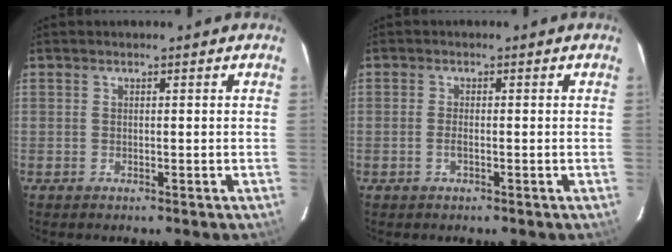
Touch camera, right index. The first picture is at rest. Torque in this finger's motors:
{"motor_torque": [-0.19, -0.07, -0.05, 0.00]}